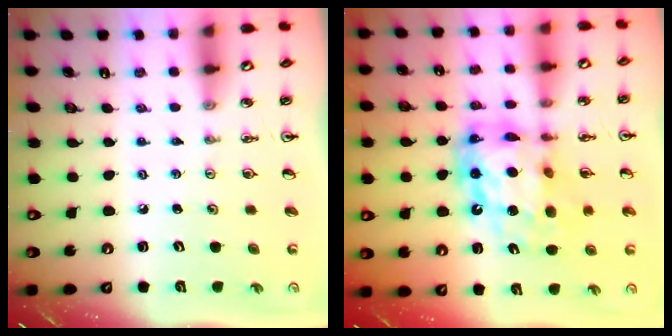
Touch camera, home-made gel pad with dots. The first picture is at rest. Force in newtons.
{"total": 16.7, "press": 16.6, "slide": 1.8}